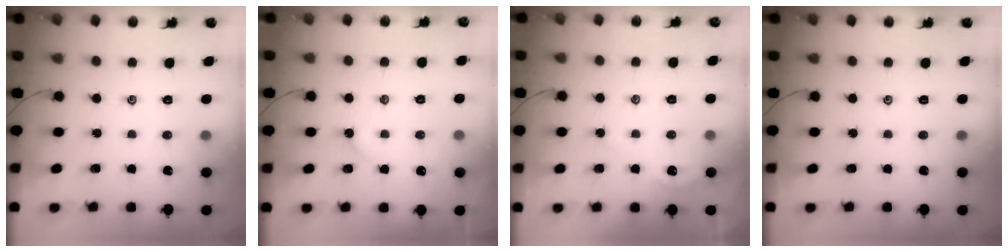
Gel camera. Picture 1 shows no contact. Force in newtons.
{"total": 2.0, "press": 1.9, "slide": 0.3}
{"total": 0.6, "press": 0.5, "slide": 0.3}
{"total": 0.0}